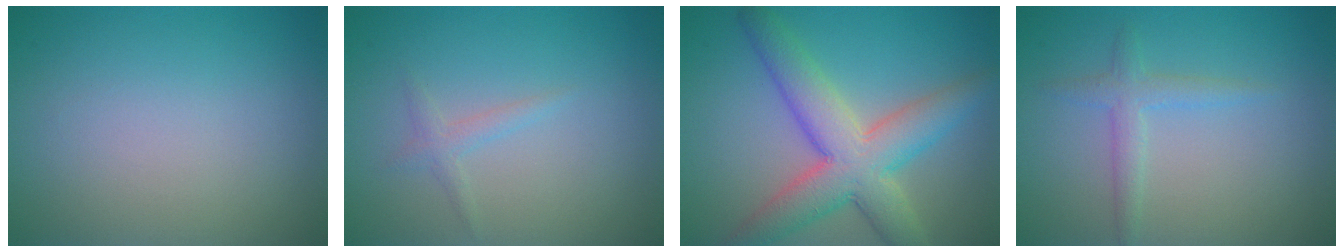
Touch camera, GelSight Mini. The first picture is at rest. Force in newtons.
{"total": 1.1, "press": 1.1, "slide": 0.1}
{"total": 7.4, "press": 7.4, "slide": 0.2}
{"total": 1.9, "press": 1.9, "slide": 0.1}